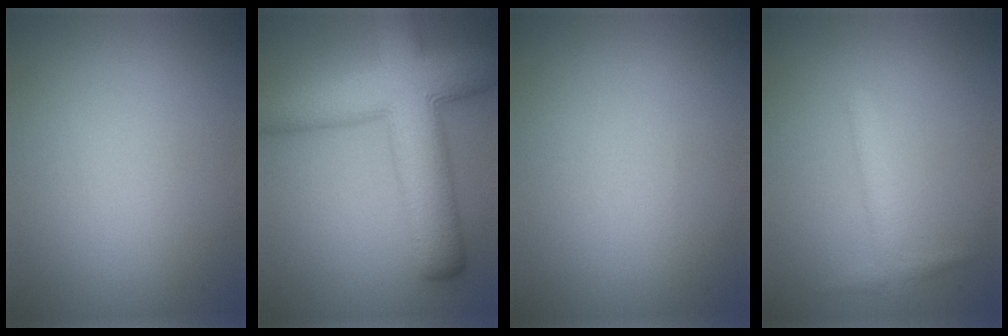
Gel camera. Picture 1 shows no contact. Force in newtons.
{"total": 11.2, "press": 11.2, "slide": 0.4}
{"total": 0.0}
{"total": 1.6, "press": 1.6, "slide": 0.1}